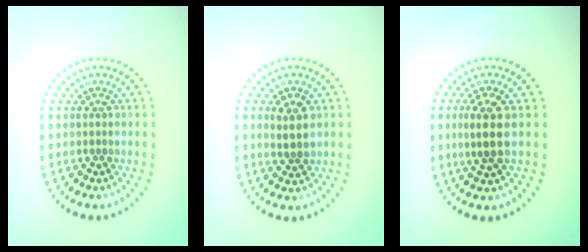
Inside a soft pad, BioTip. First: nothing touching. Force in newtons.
{"total": 2.4, "press": 2.4, "slide": 0.3}
{"total": 3.3, "press": 3.1, "slide": 1.1}